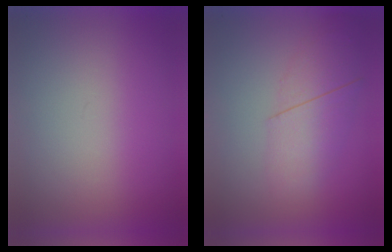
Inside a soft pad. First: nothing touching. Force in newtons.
{"total": 2.4}